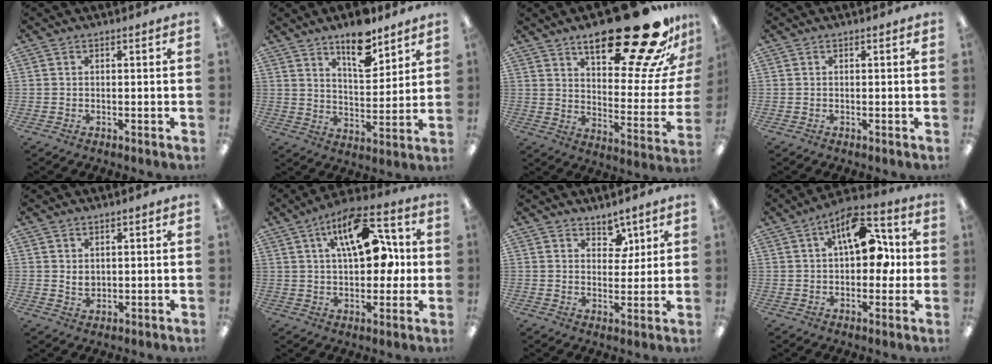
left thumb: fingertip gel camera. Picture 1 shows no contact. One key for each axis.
{"total": 11.9, "fx": 8.7, "fy": 4.8, "fz": 6.5, "tx": -0.085, "ty": -0.052, "tz": 0.148}
{"total": 28.9, "fx": 20.2, "fy": 8.7, "fz": 18.8, "tx": -0.247, "ty": -0.138, "tz": 0.316}
{"total": 0.0}
{"total": 2.3, "fx": 1.2, "fy": 1.7, "fz": 1.1, "tx": -0.014, "ty": -0.002, "tz": 0.020}
{"total": 17.1, "fx": 5.9, "fy": 8.8, "fz": 13.4, "tx": -0.209, "ty": -0.004, "tz": 0.099}
{"total": 5.2, "fx": 3.8, "fy": 3.3, "fz": 1.3, "tx": -0.001, "ty": -0.021, "tz": 0.064}
{"total": 13.8, "fx": 4.1, "fy": 7.7, "fz": 10.6, "tx": -0.144, "ty": -0.001, "tz": 0.070}